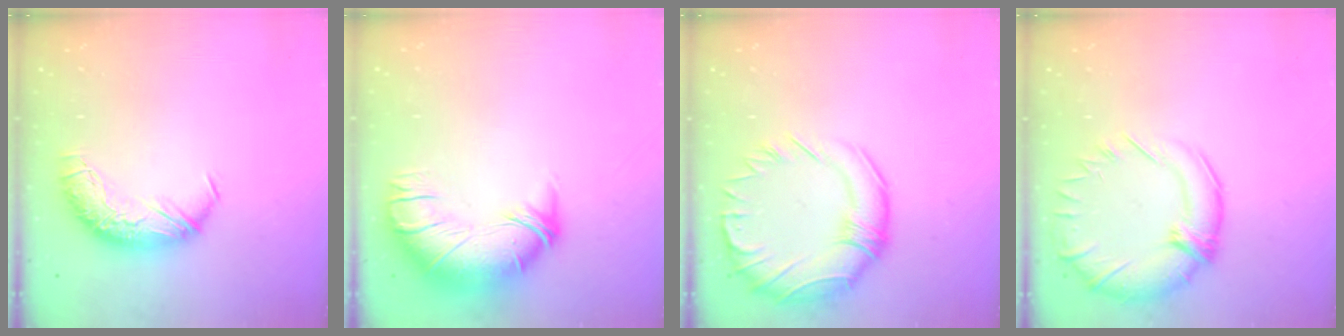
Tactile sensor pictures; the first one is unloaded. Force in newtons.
{"total": 2.6, "press": 0.3, "slide": 2.6}
{"total": 7.4, "press": 6.8, "slide": 3.0}
{"total": 5.2, "press": 3.3, "slide": 4.0}